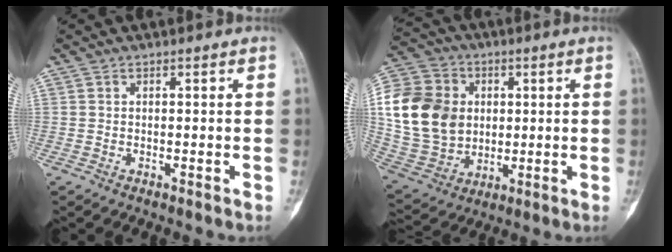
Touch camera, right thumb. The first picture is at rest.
{"total": 20.6, "force": [2.2, 16.5, 12.2], "torque": [-0.226, 0.009, 0.051]}